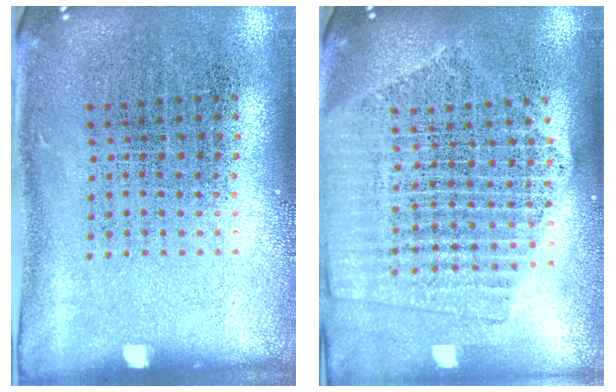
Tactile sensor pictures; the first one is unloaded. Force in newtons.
{"total": 2.1, "press": 1.9, "slide": 0.9}